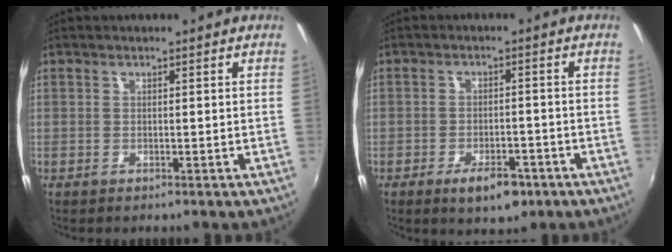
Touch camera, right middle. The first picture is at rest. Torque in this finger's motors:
{"motor_torque": [1.11, -1.02, 0.38, 0.10]}